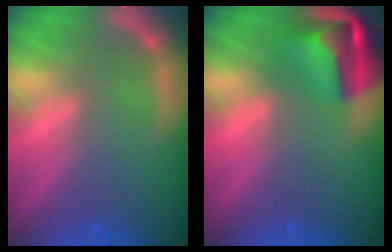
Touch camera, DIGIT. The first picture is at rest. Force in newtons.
{"total": 7.9}